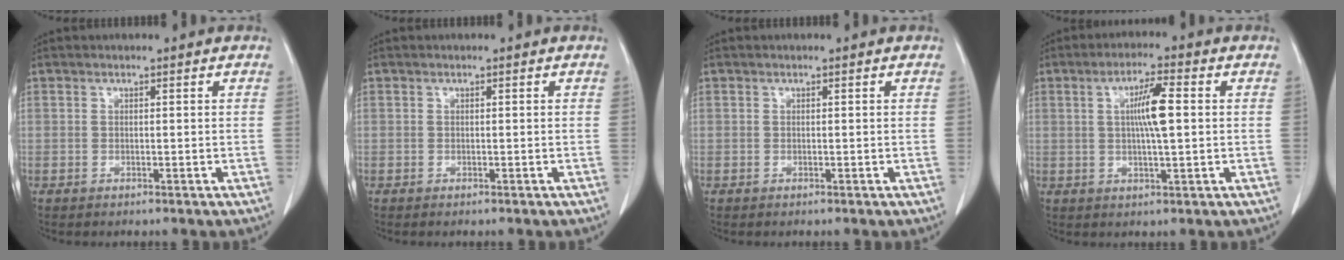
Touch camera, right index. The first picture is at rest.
{"total": 0.0}
{"total": 0.0}
{"total": 6.3, "force": [0.8, 0.5, 6.3], "torque": [-0.112, 0.002, 0.013]}